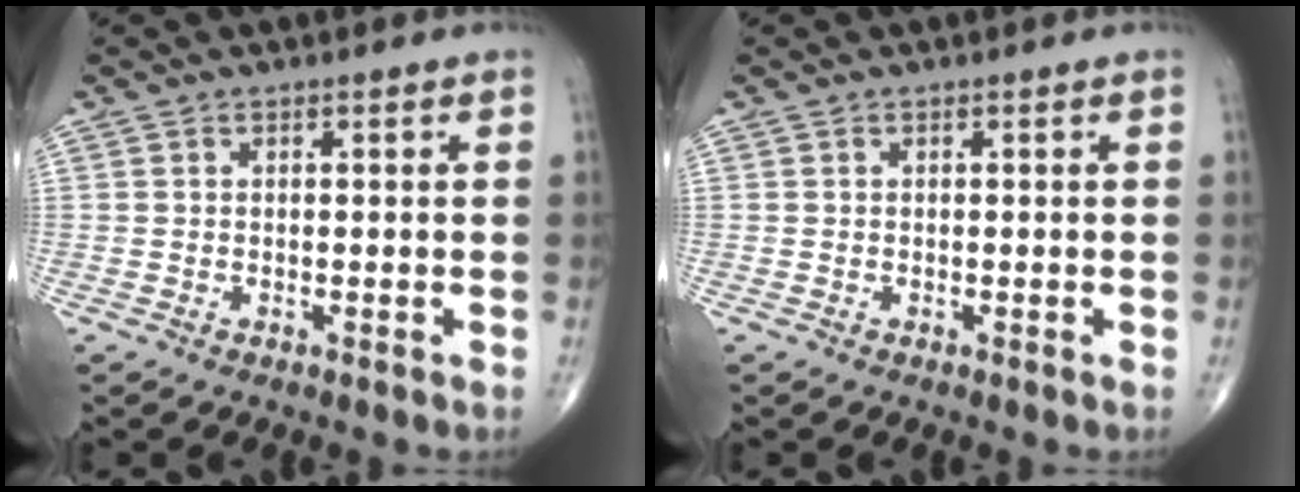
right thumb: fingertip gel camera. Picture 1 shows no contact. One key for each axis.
{"total": 0.0}